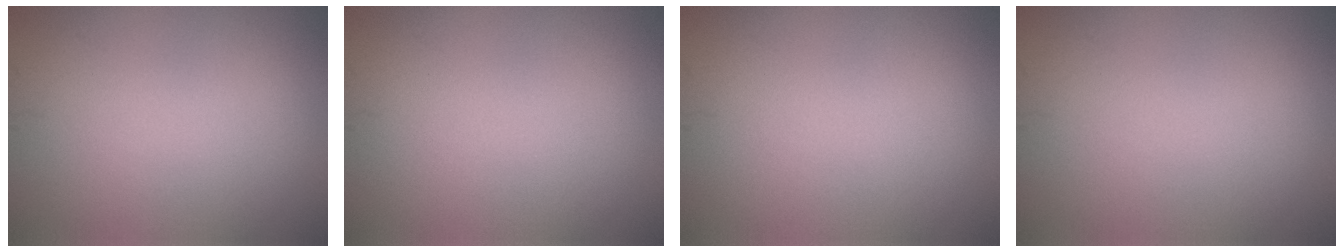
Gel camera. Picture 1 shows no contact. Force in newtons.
{"total": 0.0}
{"total": 0.0}
{"total": 0.0}